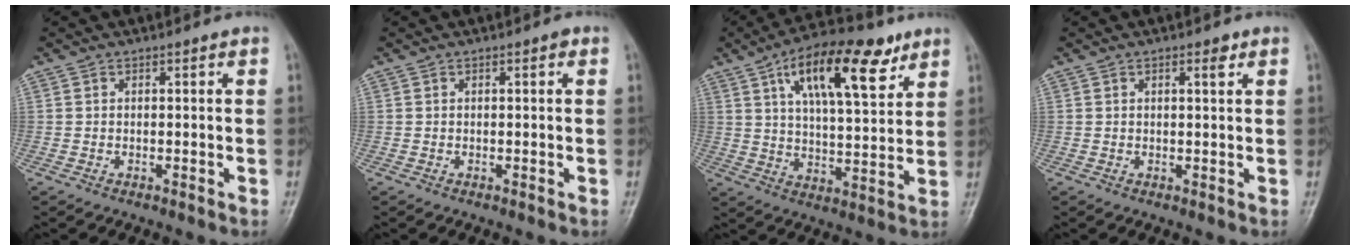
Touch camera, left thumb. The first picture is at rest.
{"total": 0.7, "force": [0.2, 0.3, 0.6], "torque": [-0.006, 0.002, 0.001]}
{"total": 17.9, "force": [9.1, 7.1, 13.7], "torque": [-0.187, -0.023, 0.147]}
{"total": 1.9, "force": [1.0, 0.6, 1.5], "torque": [-0.018, -0.002, 0.013]}